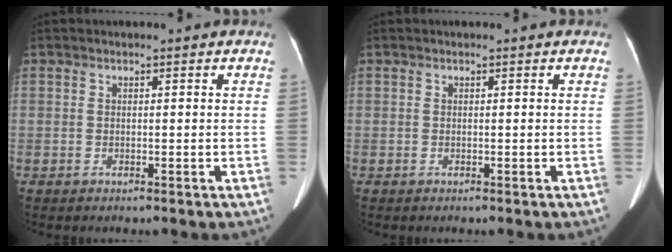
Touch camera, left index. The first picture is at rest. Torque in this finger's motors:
{"motor_torque": [0.13, -0.02, 0.03, 0.02]}